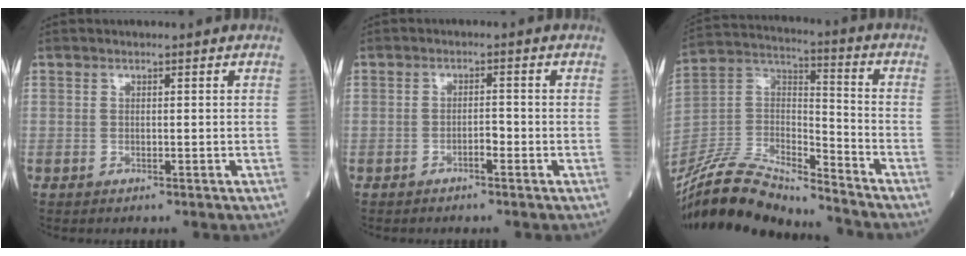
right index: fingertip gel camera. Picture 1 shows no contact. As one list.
[{"total": 1.9, "force": [-0.9, 0.6, 1.5], "torque": [-0.022, 0.004, -0.018]}, {"total": 18.4, "force": [-17.0, 2.6, 6.7], "torque": [-0.139, 0.025, -0.316]}]